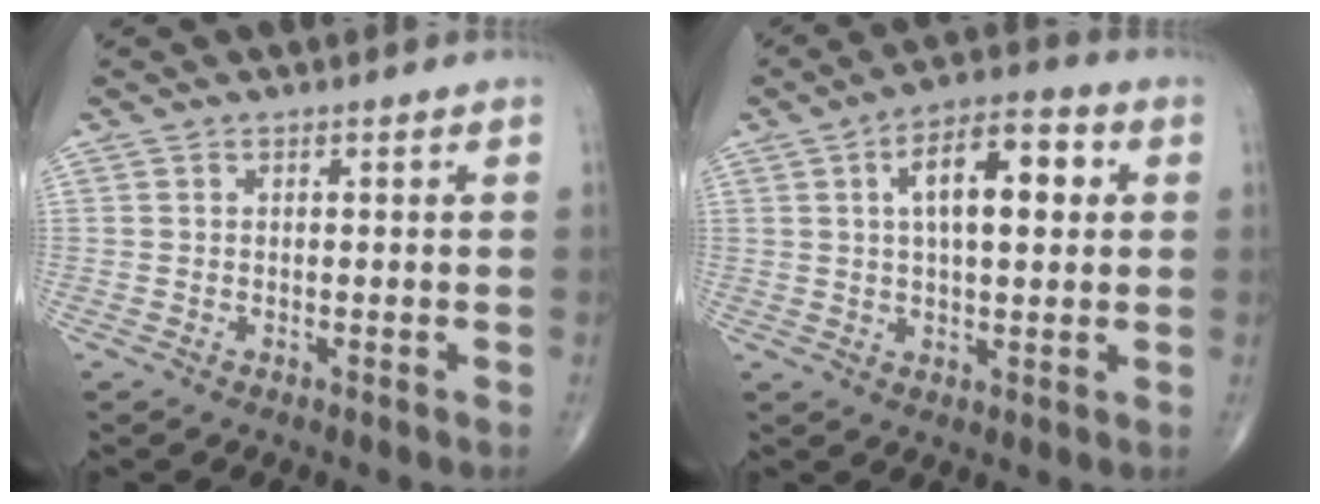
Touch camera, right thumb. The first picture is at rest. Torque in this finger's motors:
{"motor_torque": [0.73, 3.41, 1.28, 0.47, 0.06]}